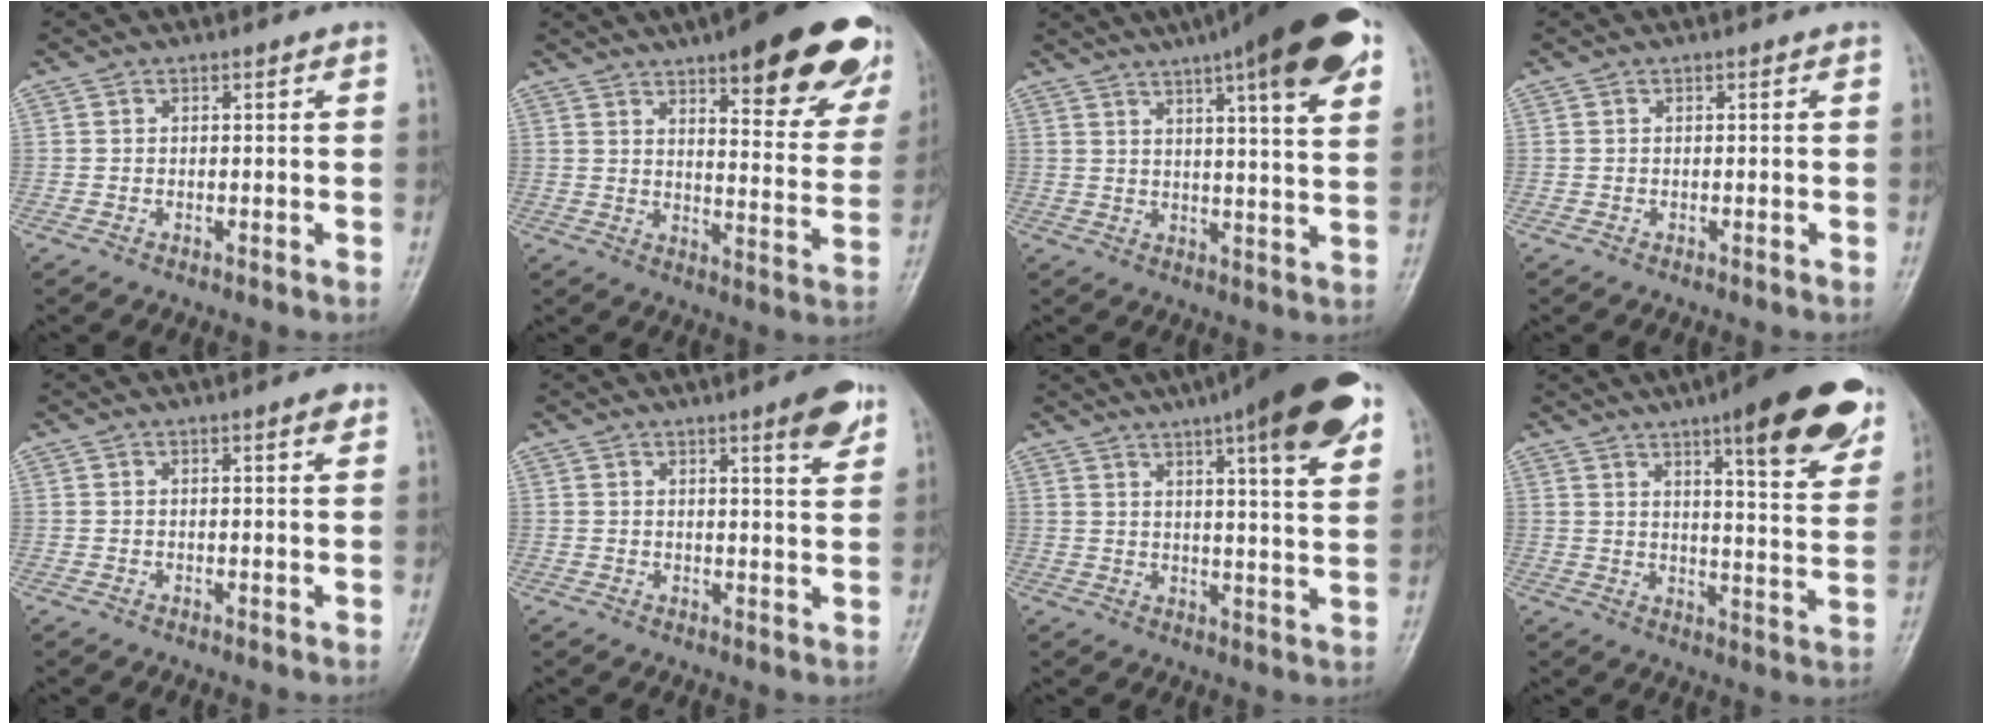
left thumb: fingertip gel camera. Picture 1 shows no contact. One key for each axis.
{"total": 23.1, "fx": 14.5, "fy": 6.8, "fz": 16.7, "tx": -0.174, "ty": -0.056, "tz": 0.183}
{"total": 19.8, "fx": 11.2, "fy": 4.0, "fz": 15.9, "tx": -0.214, "ty": -0.014, "tz": 0.147}
{"total": 0.0}
{"total": 1.6, "fx": 0.9, "fy": 0.4, "fz": 1.3, "tx": -0.016, "ty": -0.001, "tz": 0.009}
{"total": 5.9, "fx": 3.5, "fy": 1.1, "fz": 4.6, "tx": -0.053, "ty": -0.017, "tz": 0.044}
{"total": 18.2, "fx": 10.3, "fy": 3.6, "fz": 14.6, "tx": -0.188, "ty": -0.022, "tz": 0.135}
{"total": 20.2, "fx": 12.0, "fy": 5.2, "fz": 15.4, "tx": -0.168, "ty": -0.048, "tz": 0.156}